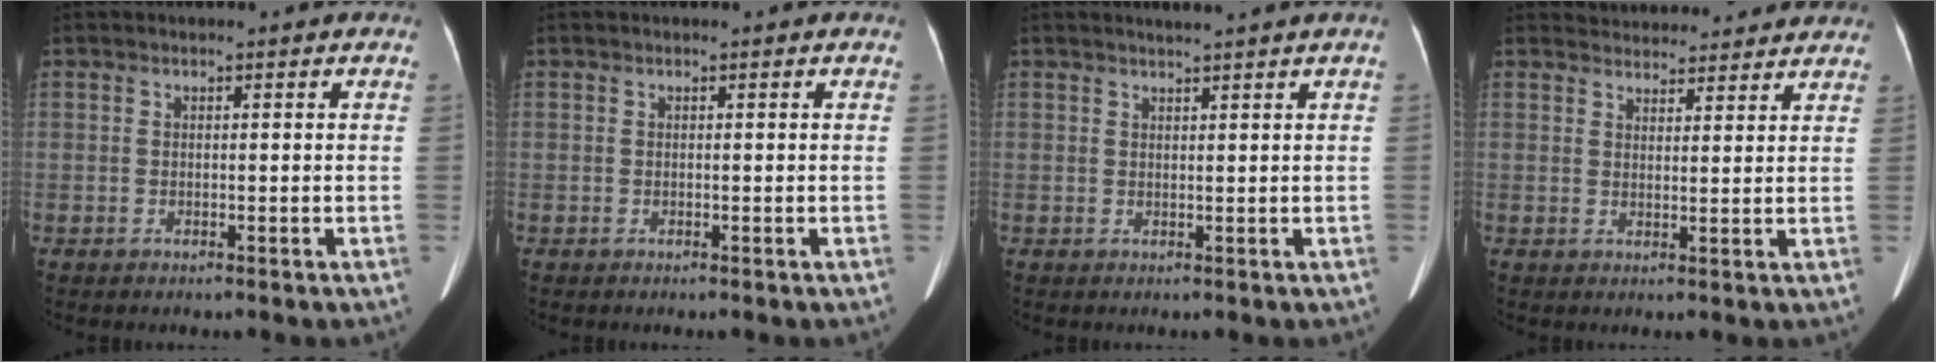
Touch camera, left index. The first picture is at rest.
{"total": 0.0}
{"total": 1.3, "force": [1.0, -0.5, 0.6], "torque": [-0.014, -0.005, 0.023]}
{"total": 9.6, "force": [9.1, 2.6, 1.3], "torque": [-0.002, 0.025, 0.104]}